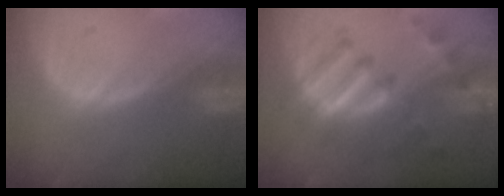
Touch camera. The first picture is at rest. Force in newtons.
{"total": 9.1, "press": 8.5, "slide": 3.1}